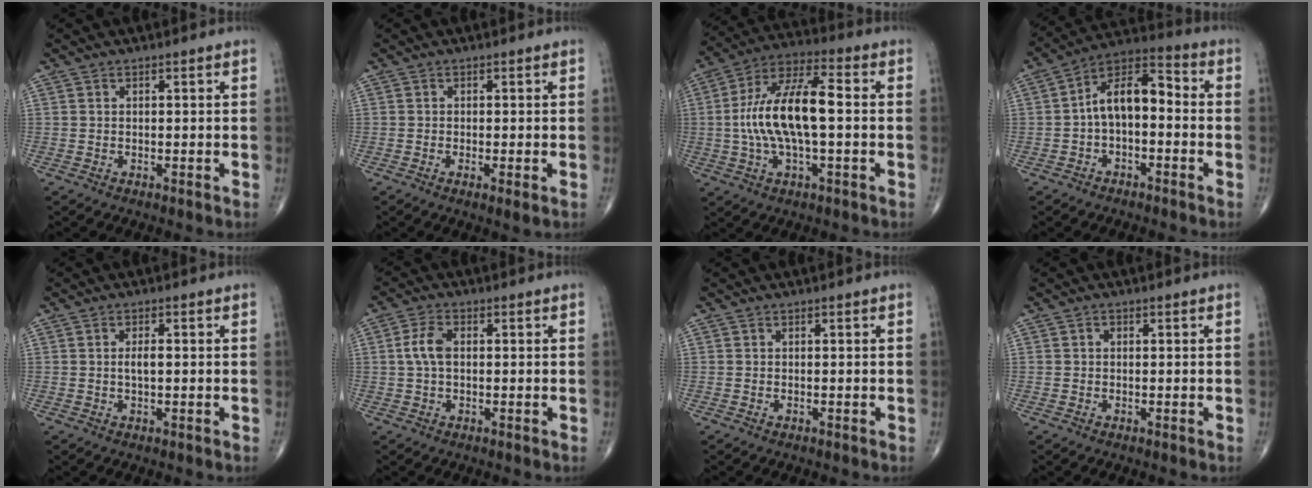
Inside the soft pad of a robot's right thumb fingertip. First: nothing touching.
{"total": 1.9, "force": [-0.6, 0.2, 1.8], "torque": [-0.040, -0.008, -0.014]}
{"total": 15.8, "force": [-0.3, 6.0, 14.6], "torque": [-0.288, 0.034, -0.010]}
{"total": 10.6, "force": [-1.0, 5.8, 8.8], "torque": [-0.133, 0.046, -0.031]}
{"total": 2.1, "force": [0.0, 0.7, 1.9], "torque": [-0.037, 0.002, -0.002]}
{"total": 4.5, "force": [0.3, 2.5, 3.7], "torque": [-0.083, 0.010, 0.002]}
{"total": 0.0}
{"total": 0.8, "force": [0.0, 0.8, 0.3], "torque": [-0.001, 0.002, -0.001]}